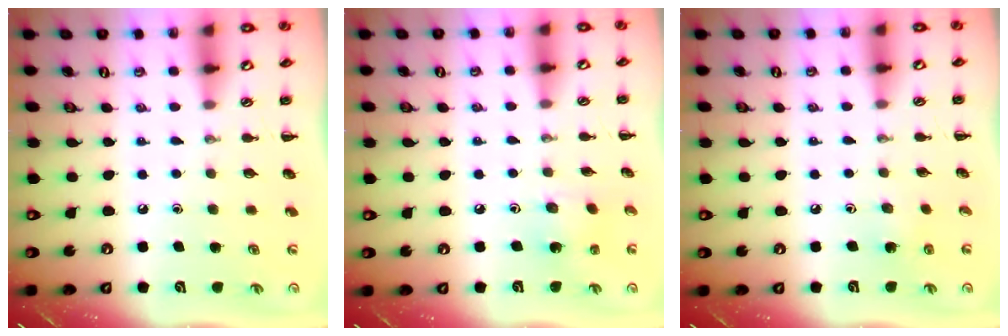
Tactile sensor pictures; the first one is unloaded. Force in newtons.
{"total": 1.7, "press": 1.7, "slide": 0.5}
{"total": 3.7, "press": 3.5, "slide": 1.1}